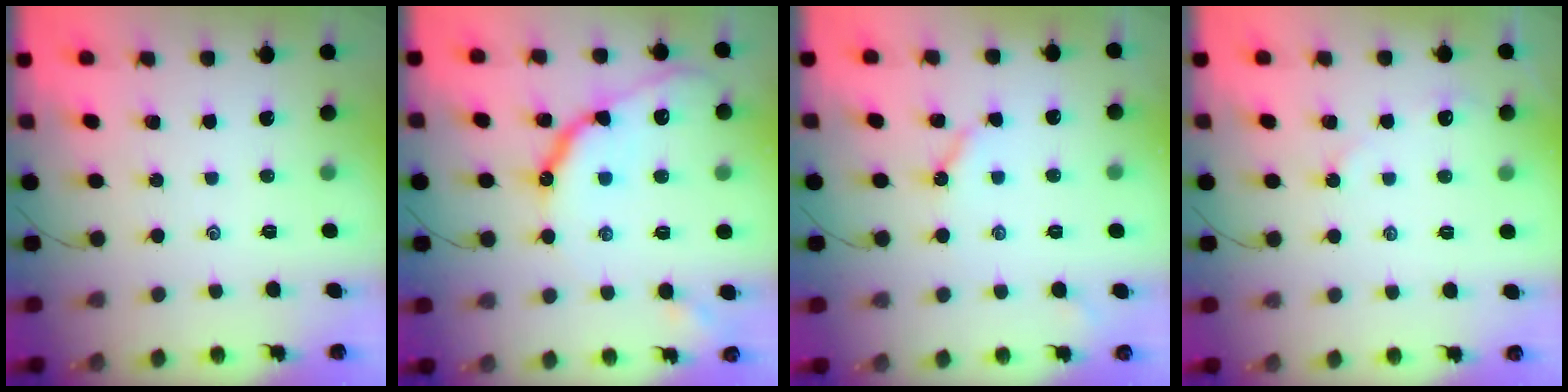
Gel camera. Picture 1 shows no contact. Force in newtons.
{"total": 13.1, "press": 13.1, "slide": 0.7}
{"total": 3.8, "press": 3.8, "slide": 0.3}
{"total": 2.9, "press": 2.8, "slide": 0.3}